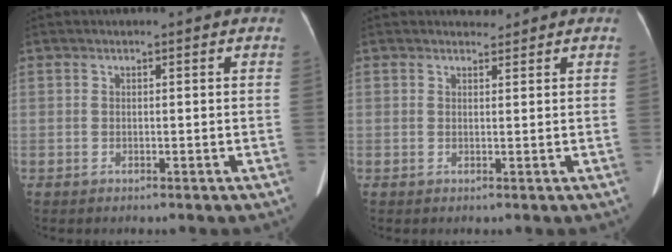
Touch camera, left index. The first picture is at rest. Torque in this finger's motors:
{"motor_torque": [-0.02, -0.03, -0.20, -0.06]}